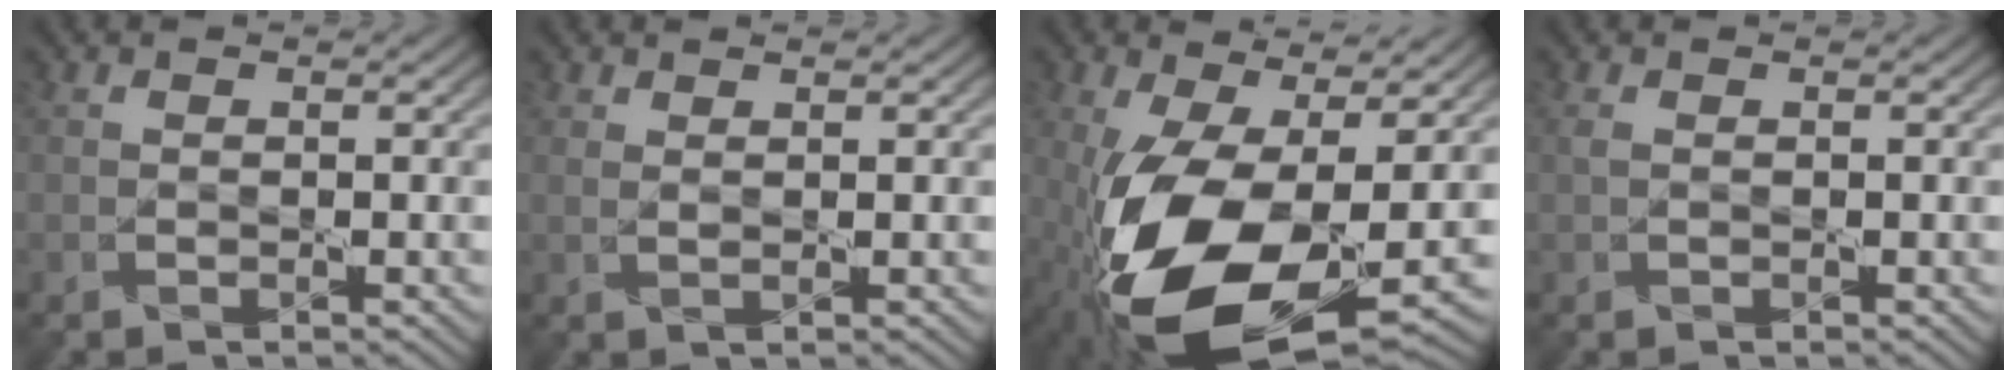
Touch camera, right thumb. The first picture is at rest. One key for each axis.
{"total": 1.1, "fx": 0.8, "fy": 0.1, "fz": 0.8, "tx": -0.021, "ty": 0.003, "tz": 0.014}
{"total": 16.6, "fx": -4.8, "fy": 7.6, "fz": 14.0, "tx": -0.298, "ty": -0.038, "tz": -0.075}
{"total": 0.7, "fx": 0.2, "fy": 0.3, "fz": 0.6, "tx": -0.019, "ty": 0.004, "tz": 0.004}